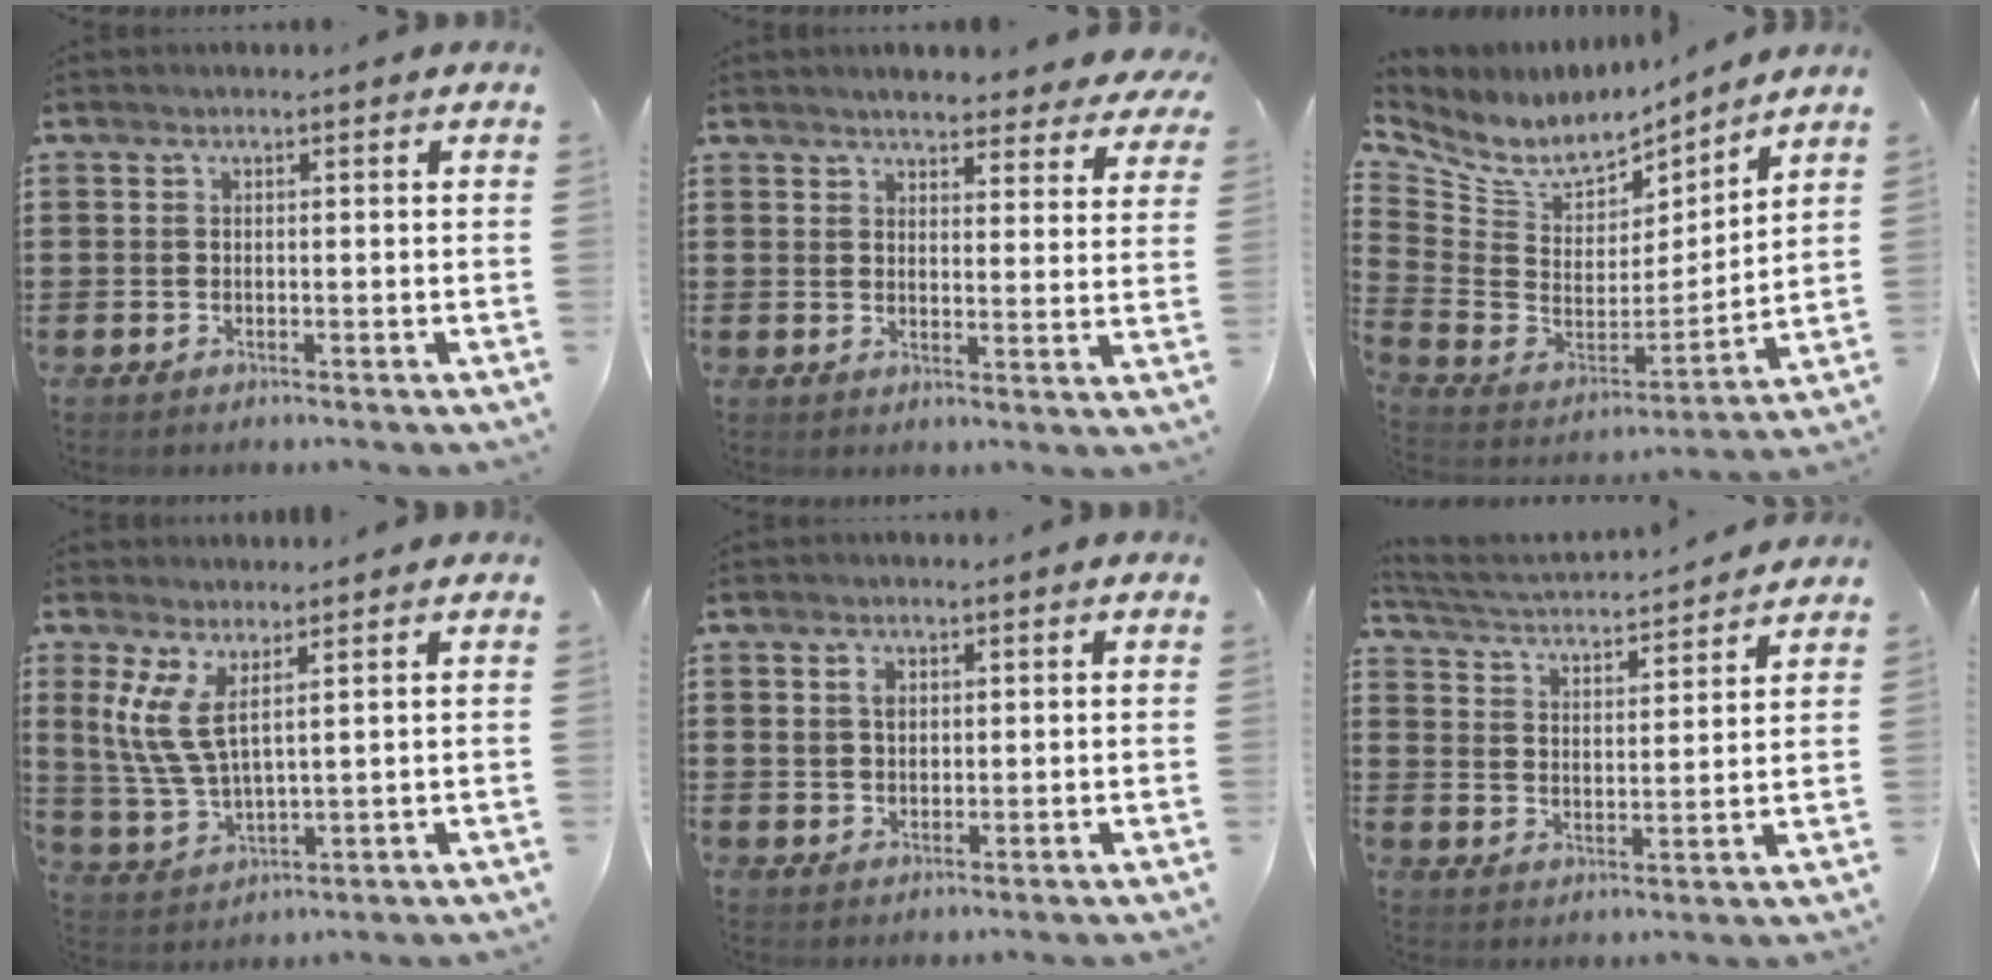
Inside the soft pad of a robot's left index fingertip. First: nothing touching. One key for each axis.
{"total": 4.1, "fx": 4.0, "fy": 0.3, "fz": 1.0, "tx": -0.027, "ty": -0.017, "tz": 0.071}
{"total": 6.7, "fx": 5.5, "fy": 3.2, "fz": 2.1, "tx": -0.079, "ty": -0.045, "tz": 0.098}
{"total": 6.9, "fx": 3.6, "fy": 2.2, "fz": 5.4, "tx": -0.139, "ty": -0.010, "tz": 0.060}
{"total": 2.0, "fx": 0.9, "fy": 1.4, "fz": 1.2, "tx": -0.028, "ty": 0.006, "tz": 0.016}
{"total": 3.1, "fx": 3.1, "fy": -0.1, "fz": 0.6, "tx": -0.033, "ty": -0.027, "tz": 0.045}